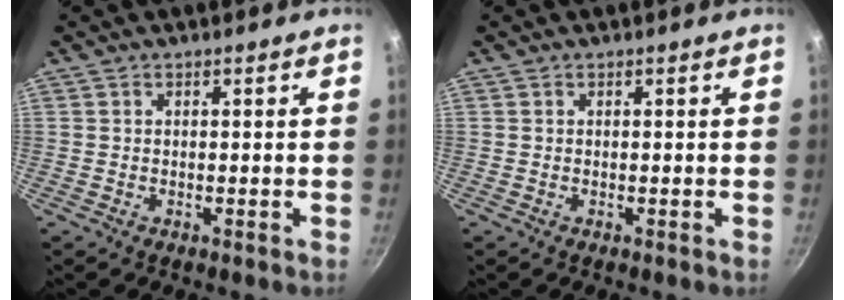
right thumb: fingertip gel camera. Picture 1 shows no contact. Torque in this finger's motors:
{"motor_torque": [0.00, 0.00, 0.01, -0.01, 0.00]}